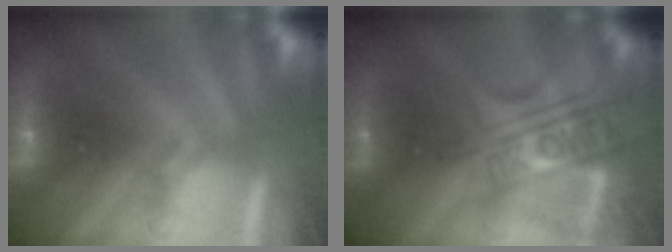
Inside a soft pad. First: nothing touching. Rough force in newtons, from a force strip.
{"total": 2.4}